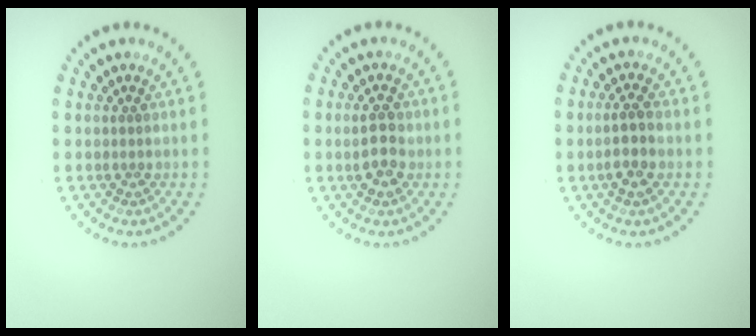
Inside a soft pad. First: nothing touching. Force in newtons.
{"total": 2.8, "press": 2.8, "slide": 0.1}
{"total": 2.3, "press": 2.1, "slide": 0.8}